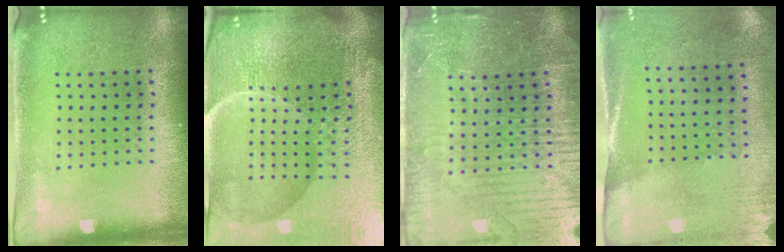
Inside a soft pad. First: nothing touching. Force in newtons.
{"total": 7.1, "press": 6.2, "slide": 3.4}
{"total": 4.4, "press": 4.2, "slide": 1.5}
{"total": 2.6, "press": 2.3, "slide": 1.3}